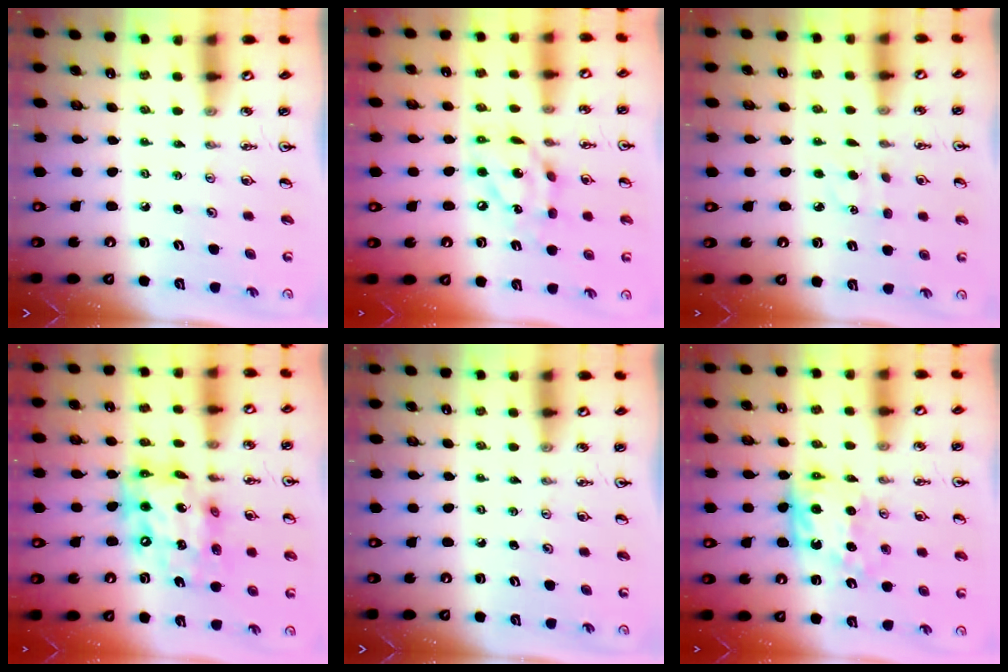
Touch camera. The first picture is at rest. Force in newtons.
{"total": 13.4, "press": 13.4, "slide": 1.3}
{"total": 4.0, "press": 3.9, "slide": 0.5}
{"total": 16.4, "press": 16.3, "slide": 1.4}
{"total": 0.0}
{"total": 10.1, "press": 10.1, "slide": 0.5}